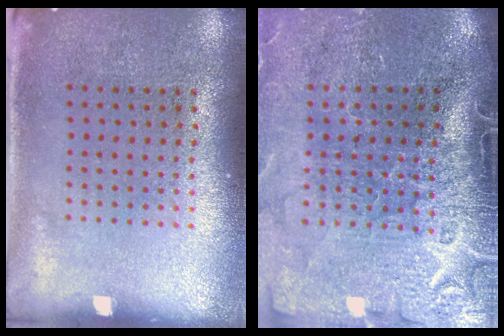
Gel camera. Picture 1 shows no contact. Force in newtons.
{"total": 4.4, "press": 3.7, "slide": 2.4}